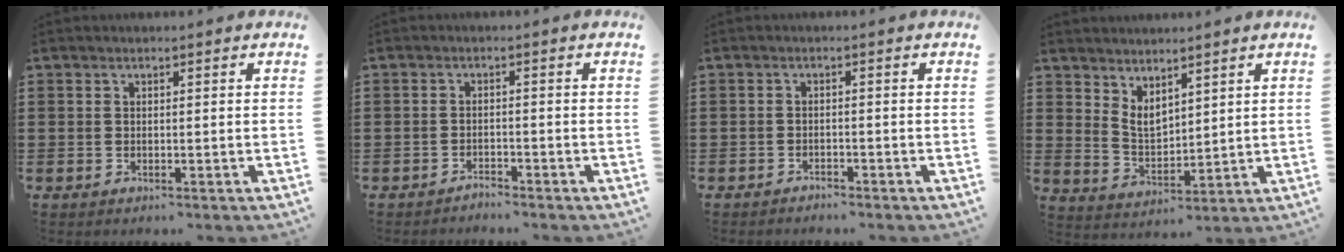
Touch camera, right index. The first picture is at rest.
{"total": 1.6, "force": [-1.6, 0.1, 0.1], "torque": [-0.007, 0.002, -0.033]}
{"total": 1.2, "force": [-1.2, 0.2, 0.0], "torque": [-0.006, 0.002, -0.026]}
{"total": 3.9, "force": [3.0, 1.9, 1.7], "torque": [-0.043, -0.004, 0.056]}